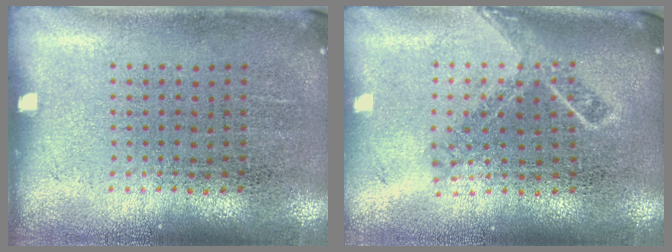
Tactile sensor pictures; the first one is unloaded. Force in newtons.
{"total": 1.7, "press": 1.2, "slide": 1.2}